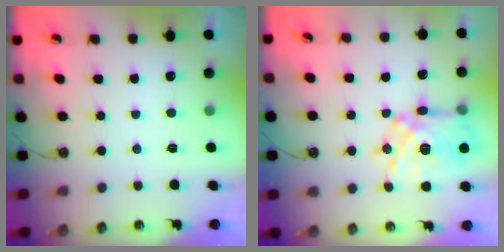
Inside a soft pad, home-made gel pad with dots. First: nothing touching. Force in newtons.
{"total": 15.2, "press": 15.2, "slide": 1.1}